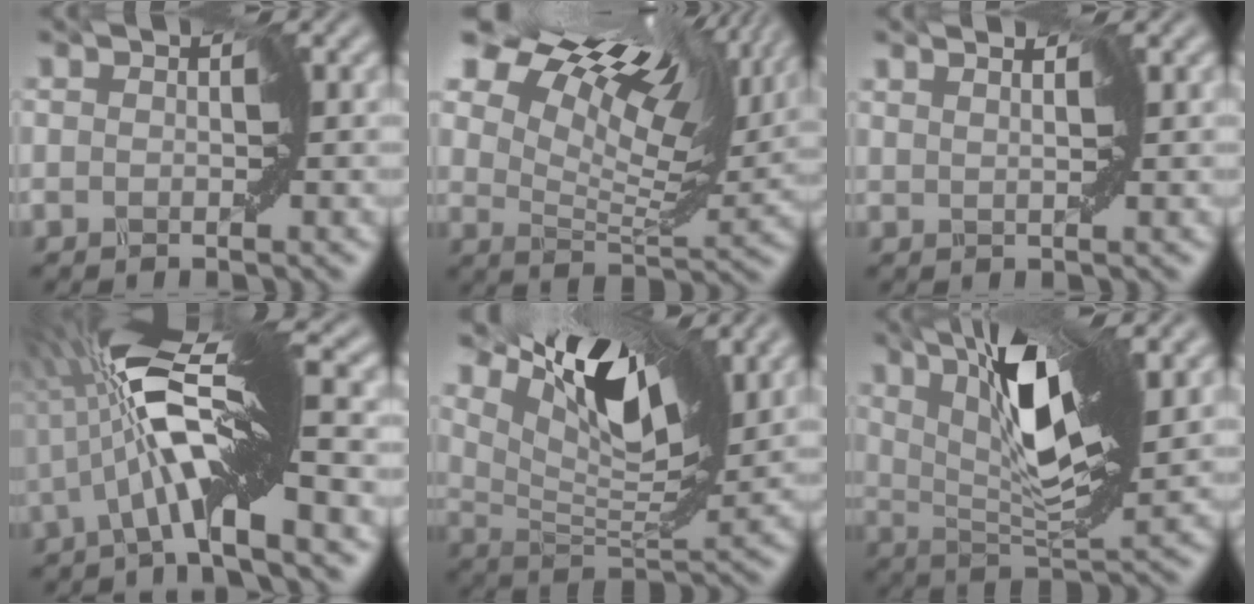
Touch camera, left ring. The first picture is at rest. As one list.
[{"total": 13.5, "force": [9.8, 4.7, 8.1], "torque": [-0.162, 0.035, 0.158]}, {"total": 1.0, "force": [0.9, 0.0, 0.4], "torque": [-0.001, 0.002, 0.018]}, {"total": 10.1, "force": [-0.6, 1.9, 9.9], "torque": [-0.193, 0.017, -0.014]}, {"total": 8.3, "force": [5.7, 2.2, 5.6], "torque": [-0.101, -0.003, 0.110]}, {"total": 8.4, "force": [3.9, 1.4, 7.3], "torque": [-0.132, -0.002, 0.075]}]